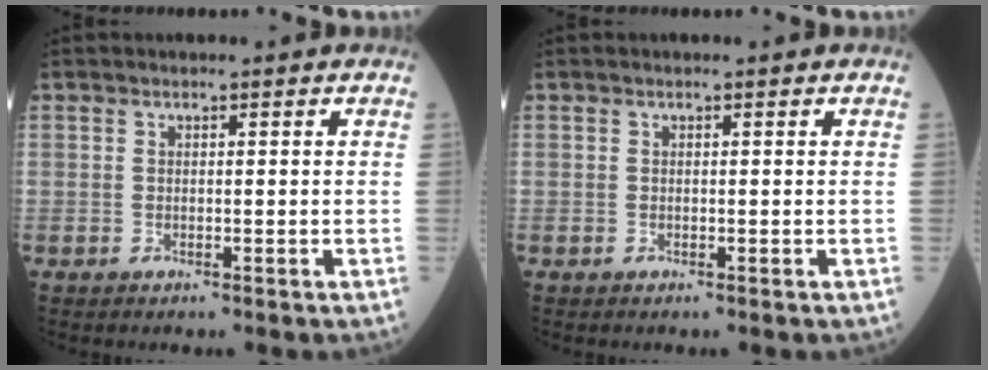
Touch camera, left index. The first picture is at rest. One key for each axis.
{"total": 0.0}